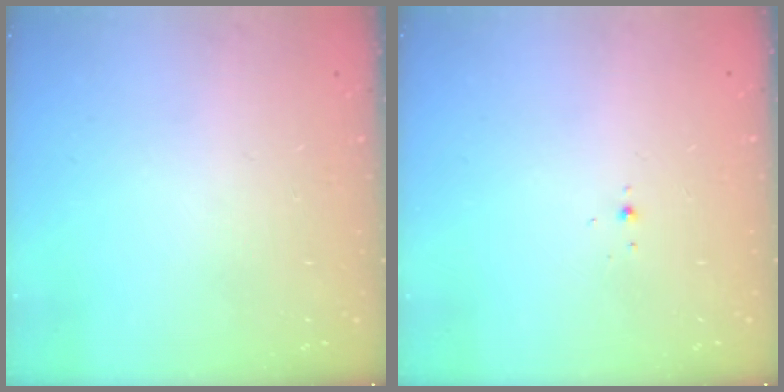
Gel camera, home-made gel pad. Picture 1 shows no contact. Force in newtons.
{"total": 3.0, "press": 2.9, "slide": 0.8}